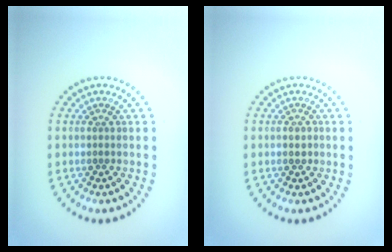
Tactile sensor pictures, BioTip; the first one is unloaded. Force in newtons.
{"total": 1.1, "press": 1.0, "slide": 0.4}